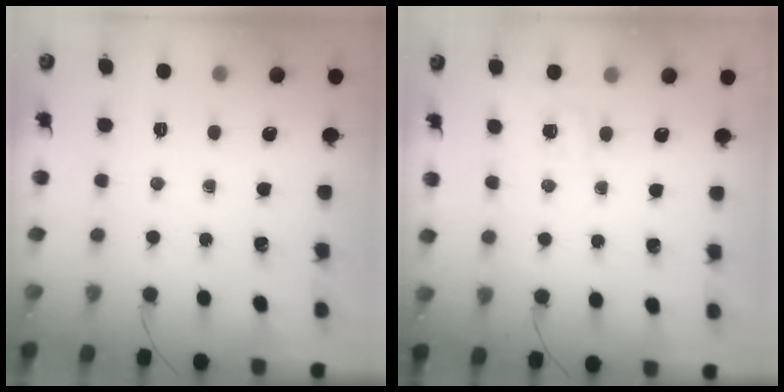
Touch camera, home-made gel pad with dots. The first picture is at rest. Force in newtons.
{"total": 5.2, "press": 4.9, "slide": 1.6}